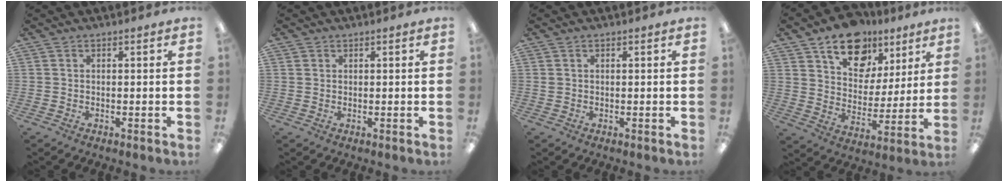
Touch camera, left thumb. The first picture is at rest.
{"total": 1.1, "force": [0.6, 0.9, -0.1], "torque": [0.000, 0.003, 0.011]}
{"total": 0.8, "force": [0.2, 0.7, 0.1], "torque": [-0.003, 0.005, 0.003]}
{"total": 16.5, "force": [10.7, 10.6, 6.7], "torque": [-0.094, -0.060, 0.193]}